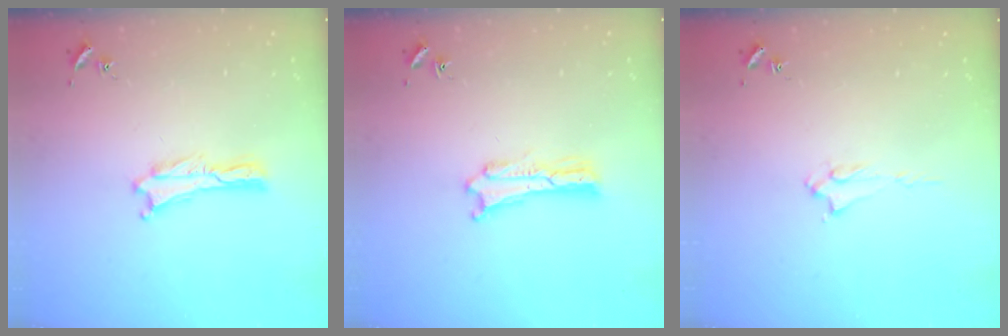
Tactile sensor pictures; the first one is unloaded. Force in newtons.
{"total": 0.9, "press": 0.9, "slide": 0.2}
{"total": 1.9, "press": 1.8, "slide": 0.4}